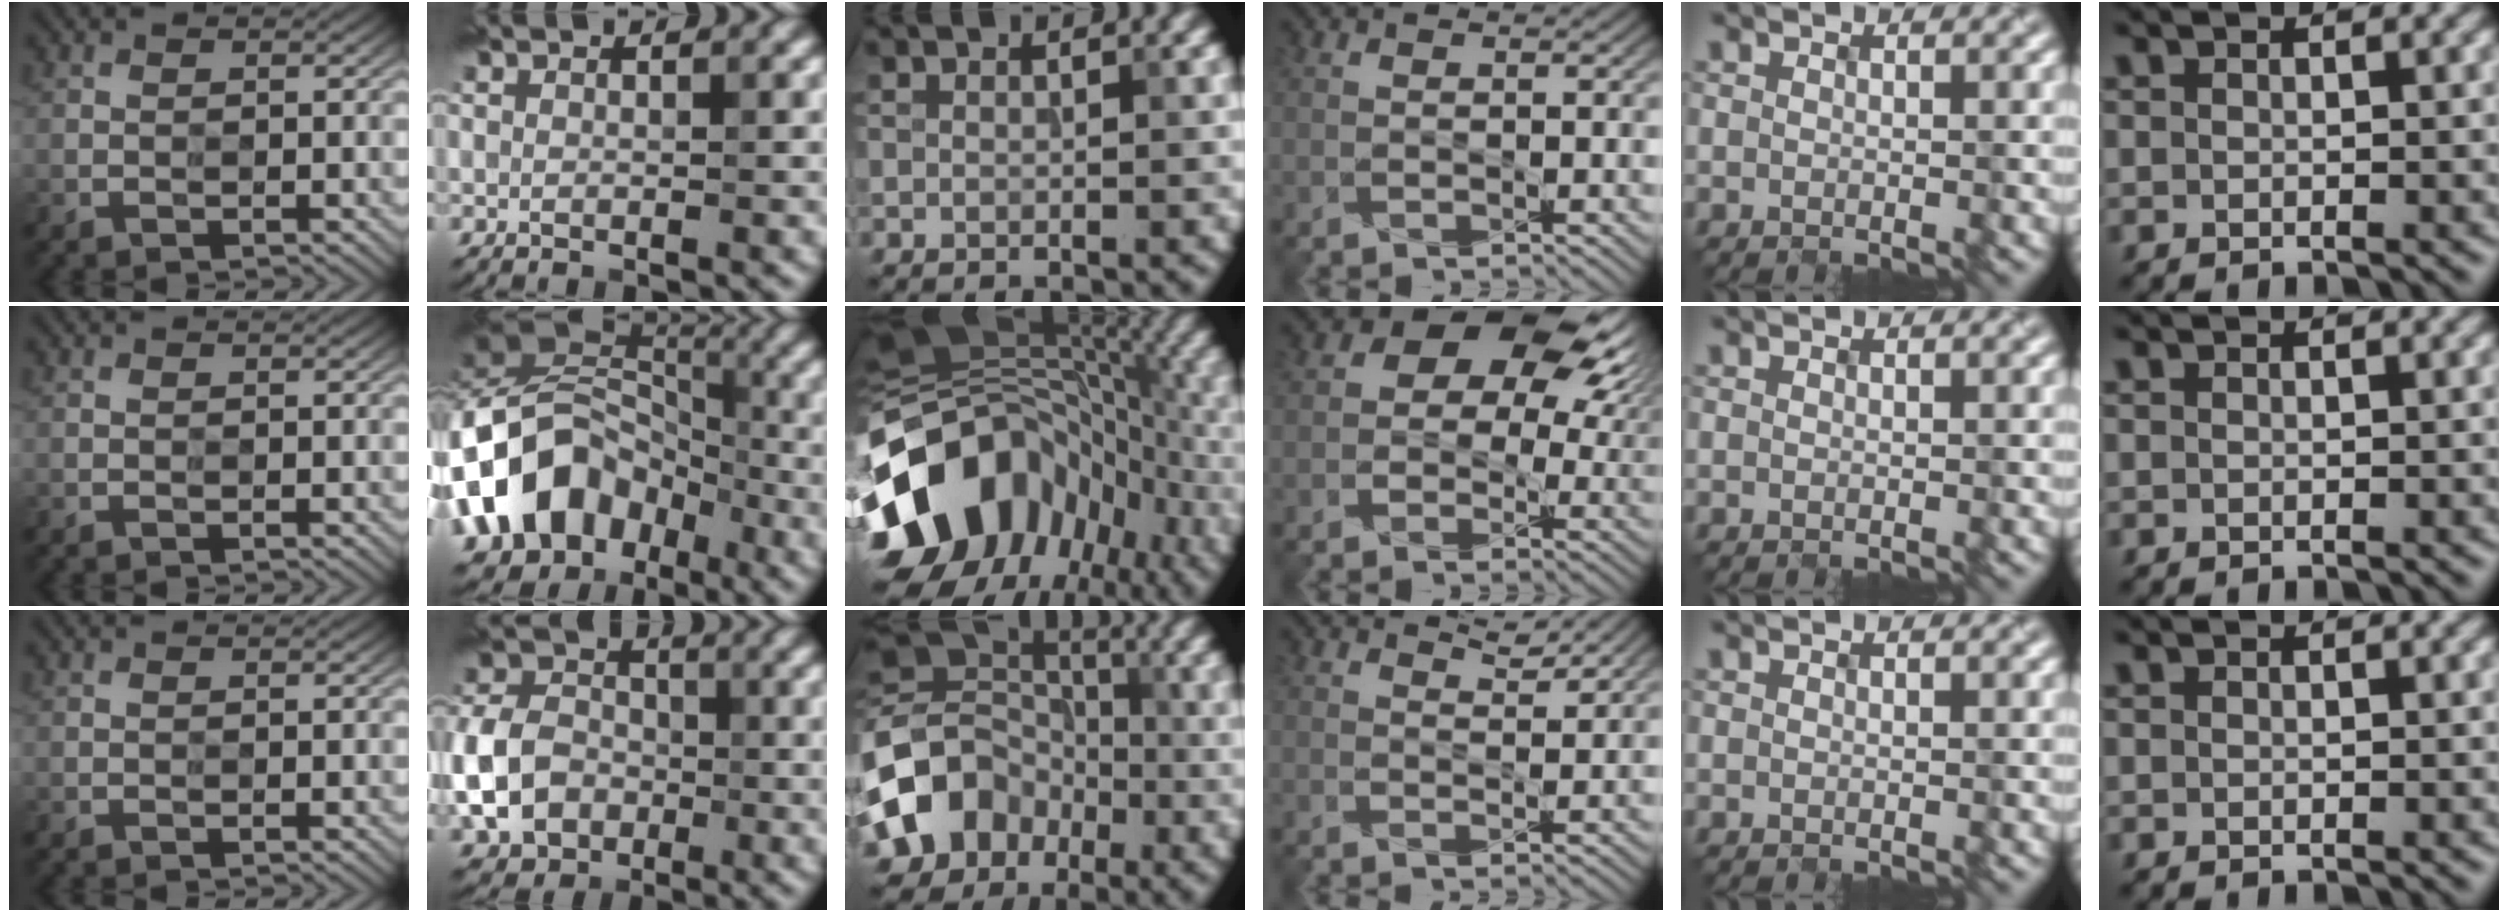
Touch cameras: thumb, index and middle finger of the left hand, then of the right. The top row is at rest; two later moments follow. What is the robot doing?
{"motion": "extract", "object": "drawer"}